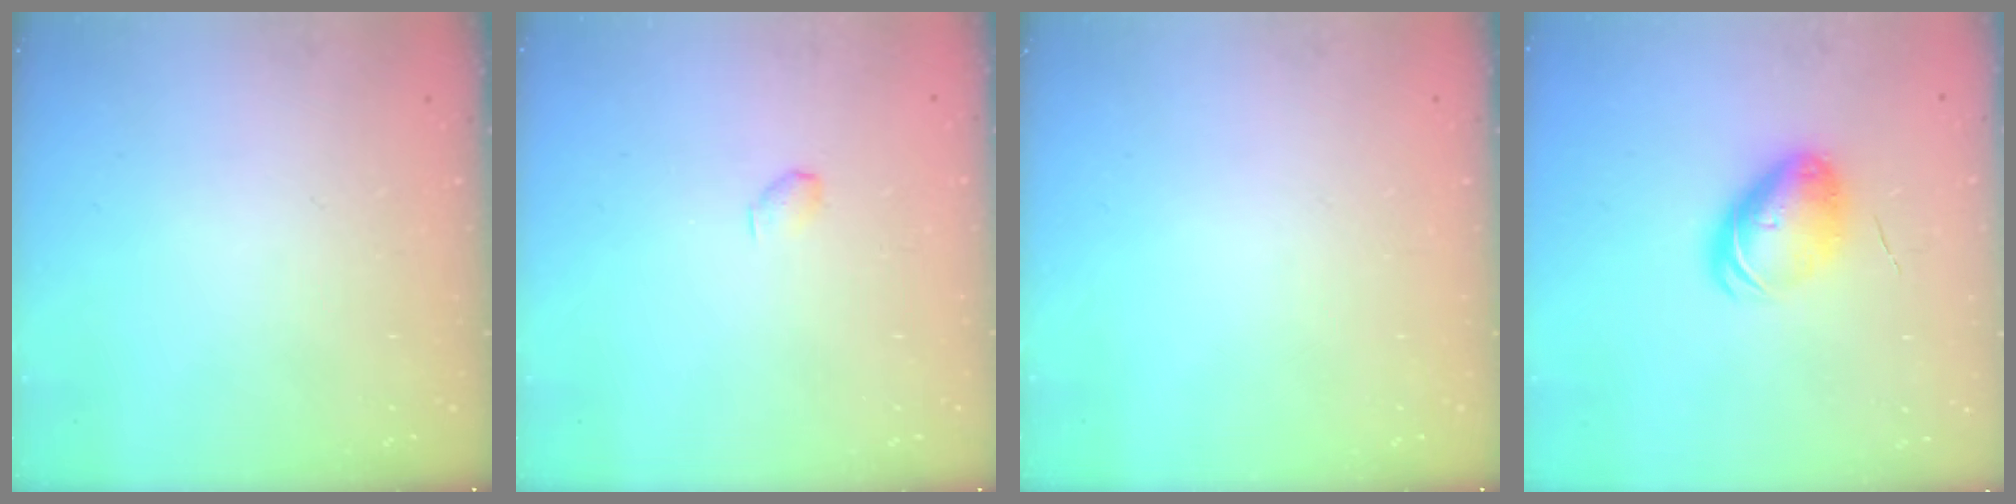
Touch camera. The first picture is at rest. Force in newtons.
{"total": 2.9, "press": 2.9, "slide": 0.5}
{"total": 0.0}
{"total": 8.9, "press": 8.7, "slide": 1.8}